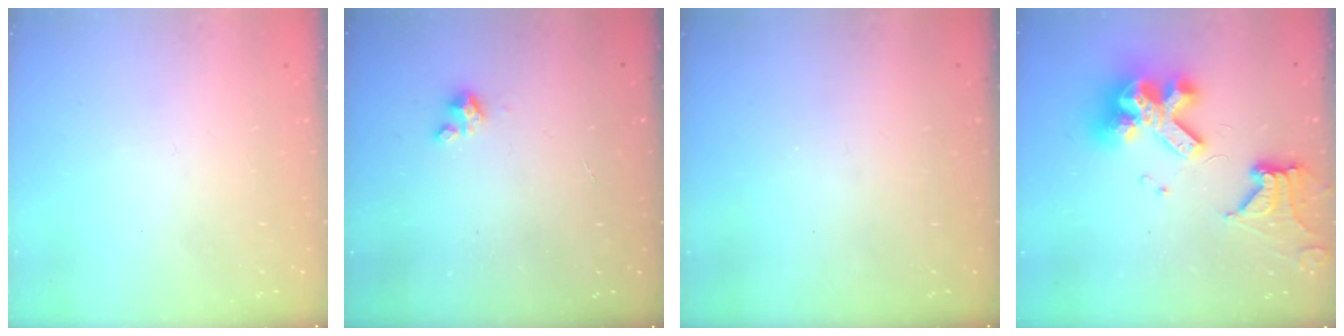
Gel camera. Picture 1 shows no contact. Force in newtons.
{"total": 1.9, "press": 1.9, "slide": 0.1}
{"total": 0.0}
{"total": 17.8, "press": 17.7, "slide": 1.8}